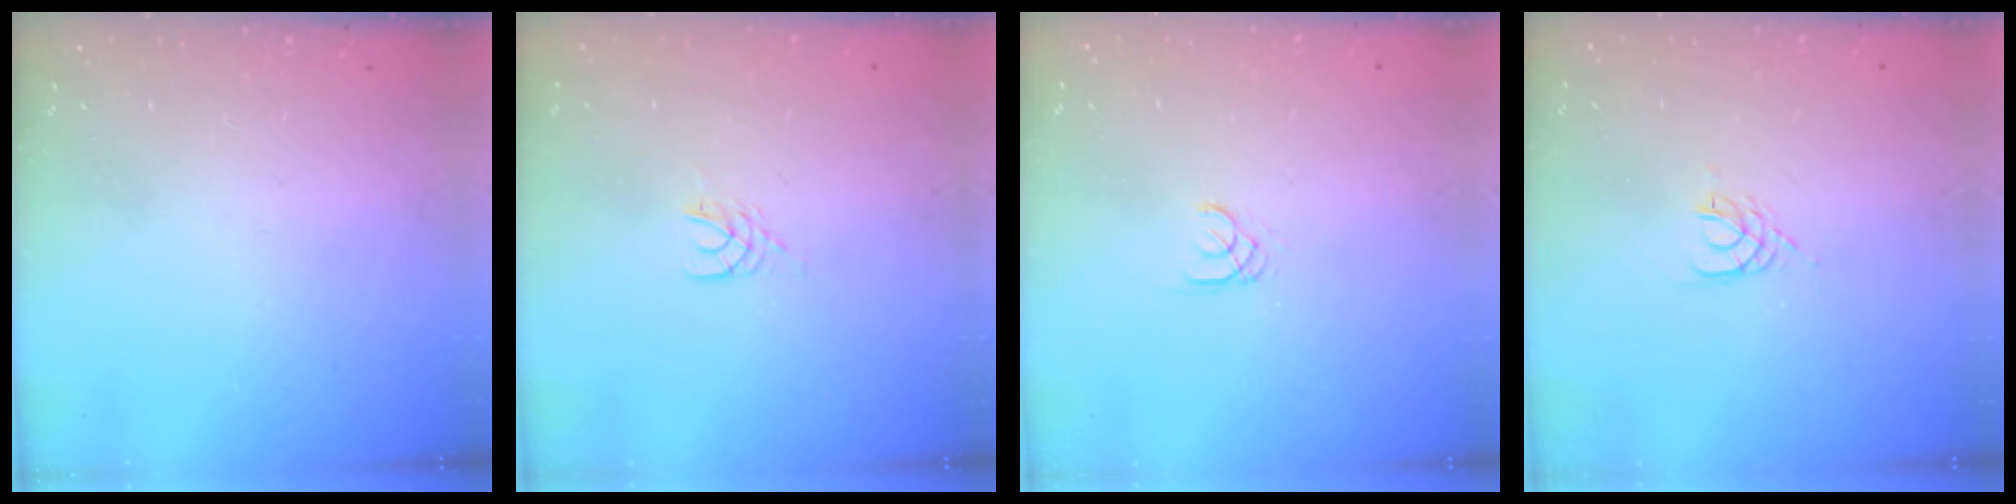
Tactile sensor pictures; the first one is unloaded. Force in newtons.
{"total": 2.5, "press": 2.5, "slide": 0.4}
{"total": 1.8, "press": 1.7, "slide": 0.2}
{"total": 2.4, "press": 2.3, "slide": 0.4}